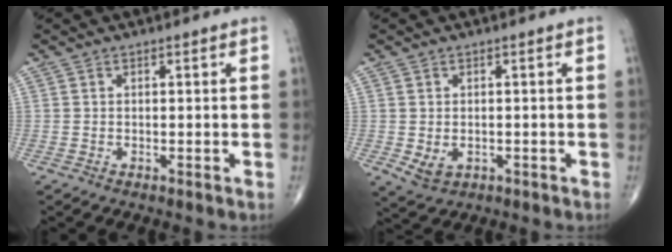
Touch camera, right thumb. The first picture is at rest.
{"total": 3.3, "force": [-0.6, 2.4, 2.2], "torque": [-0.036, -0.003, 0.002]}